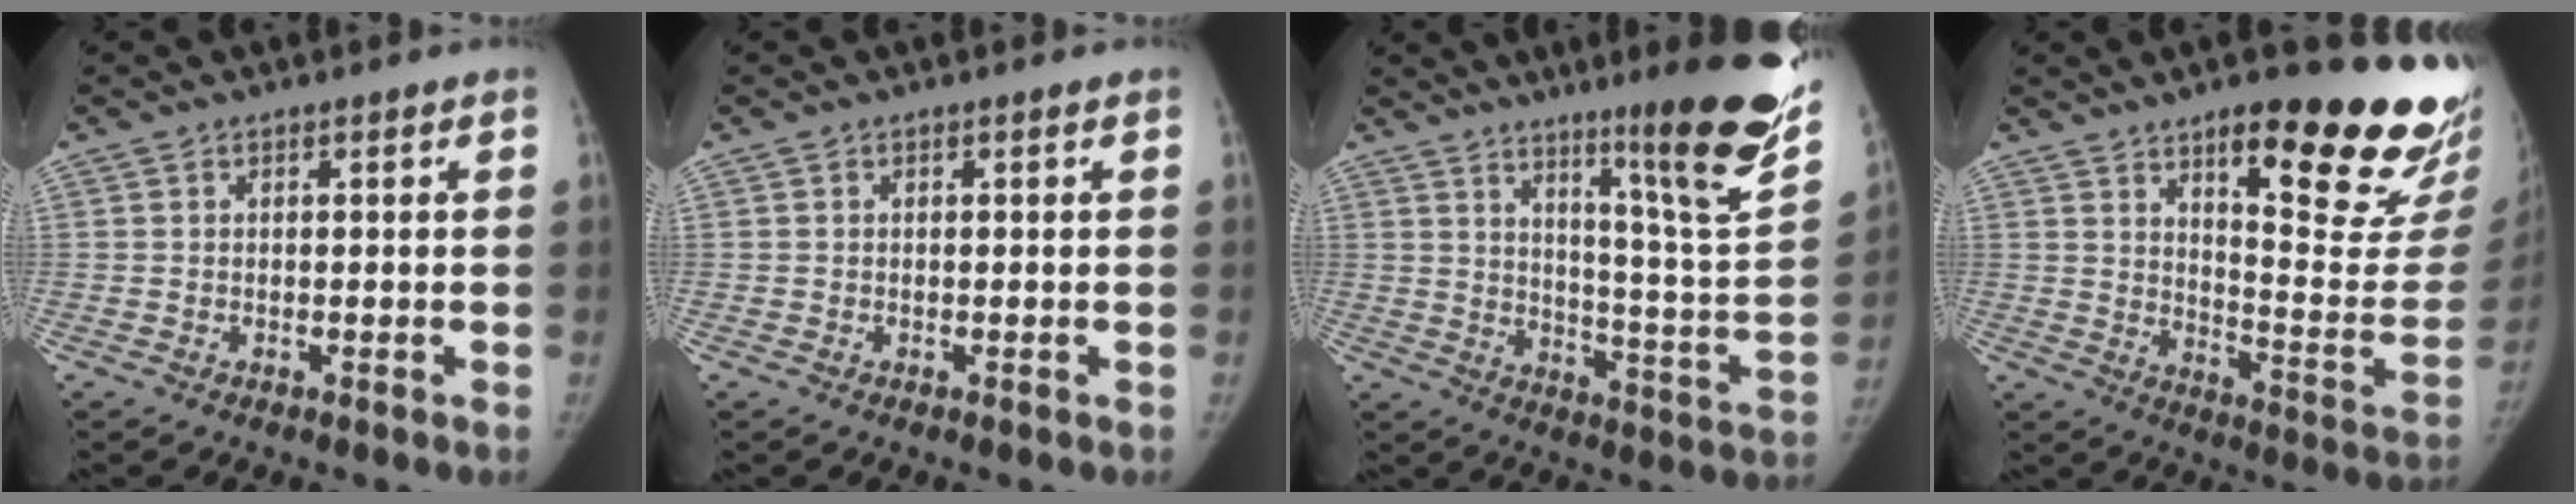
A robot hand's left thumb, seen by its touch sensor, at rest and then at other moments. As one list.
[{"total": 0.0}, {"total": 21.8, "force": [13.6, 1.8, 16.9], "torque": [-0.207, -0.085, 0.204]}, {"total": 26.5, "force": [17.2, 6.7, 19.1], "torque": [-0.205, -0.107, 0.240]}]